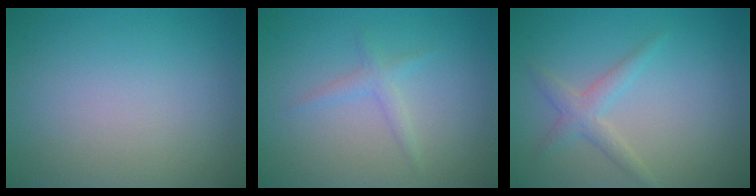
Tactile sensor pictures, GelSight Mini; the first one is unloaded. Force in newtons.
{"total": 1.4, "press": 1.4, "slide": 0.0}
{"total": 2.1, "press": 2.1, "slide": 0.1}